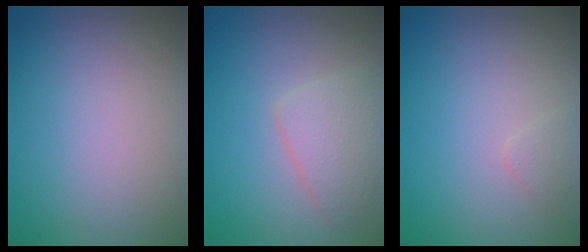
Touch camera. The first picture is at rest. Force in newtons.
{"total": 2.7, "press": 2.7, "slide": 0.1}
{"total": 0.7, "press": 0.7, "slide": 0.0}